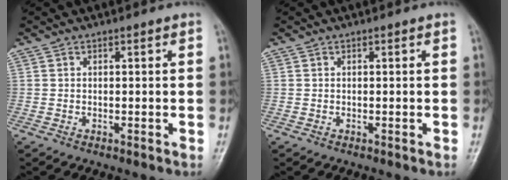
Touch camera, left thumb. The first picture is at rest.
{"total": 0.0}